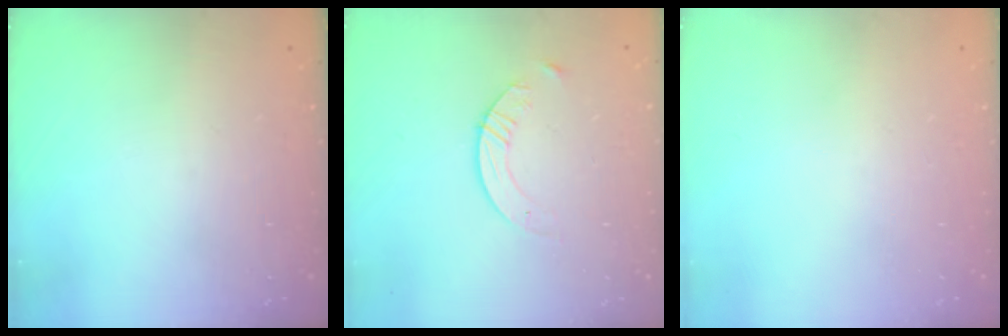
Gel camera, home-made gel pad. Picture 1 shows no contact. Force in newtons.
{"total": 5.6, "press": 5.6, "slide": 0.7}
{"total": 0.0}